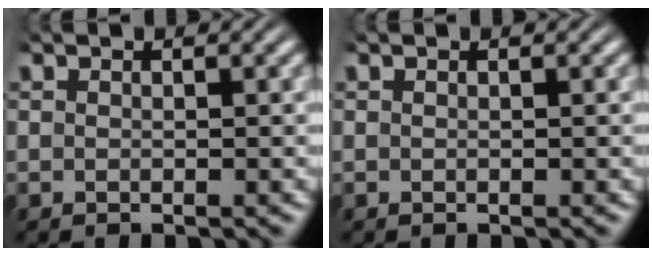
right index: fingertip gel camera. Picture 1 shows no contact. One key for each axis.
{"total": 0.0}